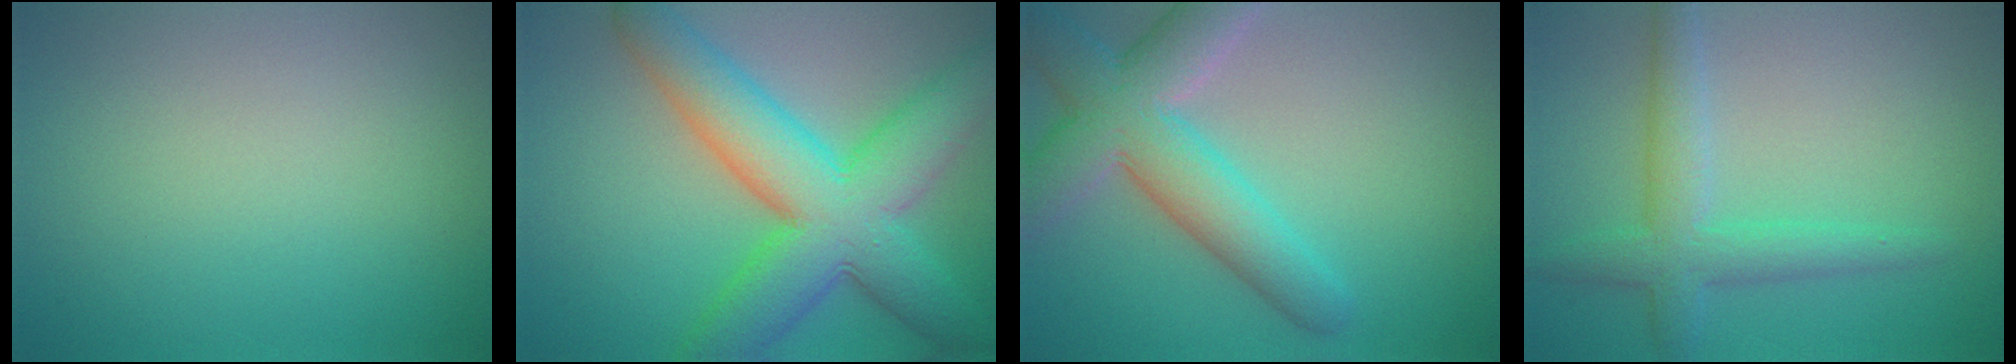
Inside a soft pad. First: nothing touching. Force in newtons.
{"total": 10.8, "press": 10.8, "slide": 0.2}
{"total": 7.3, "press": 7.3, "slide": 0.3}
{"total": 3.9, "press": 3.9, "slide": 0.1}